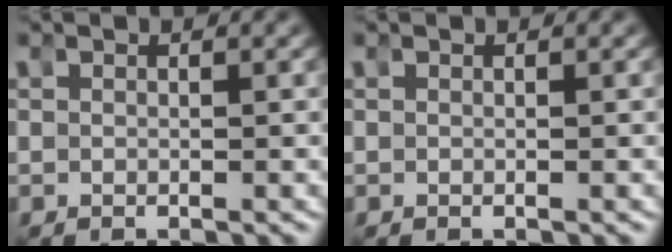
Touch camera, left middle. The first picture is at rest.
{"total": 0.0}